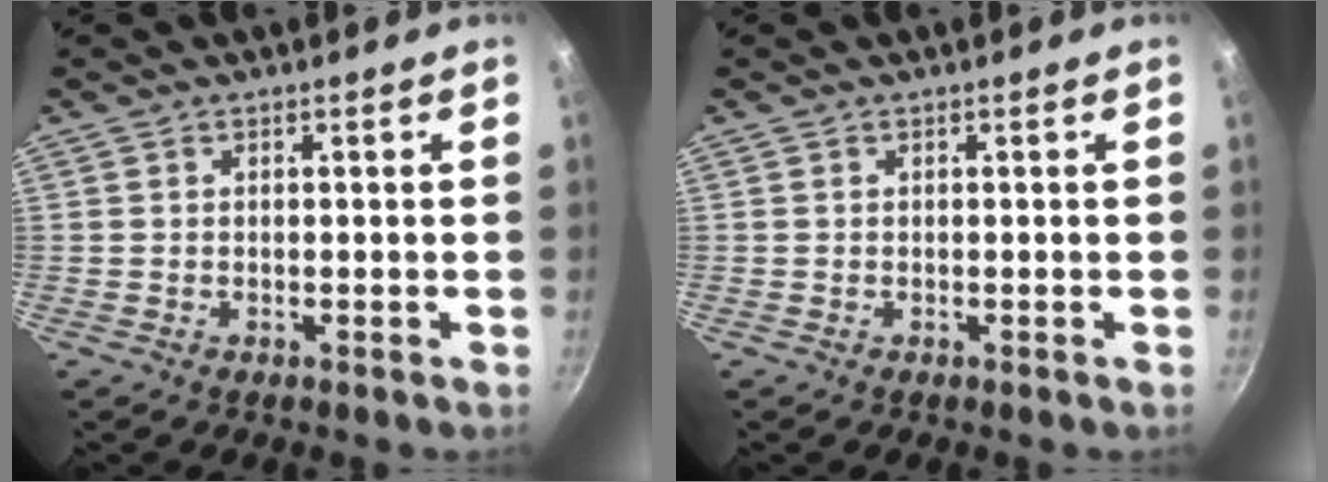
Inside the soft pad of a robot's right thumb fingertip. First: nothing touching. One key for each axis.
{"total": 0.0}